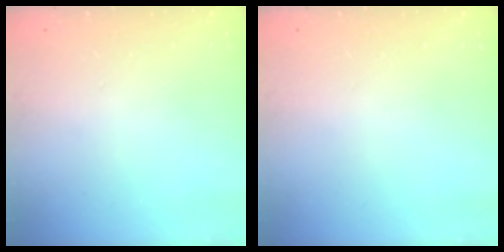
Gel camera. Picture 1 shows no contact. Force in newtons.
{"total": 0.0}